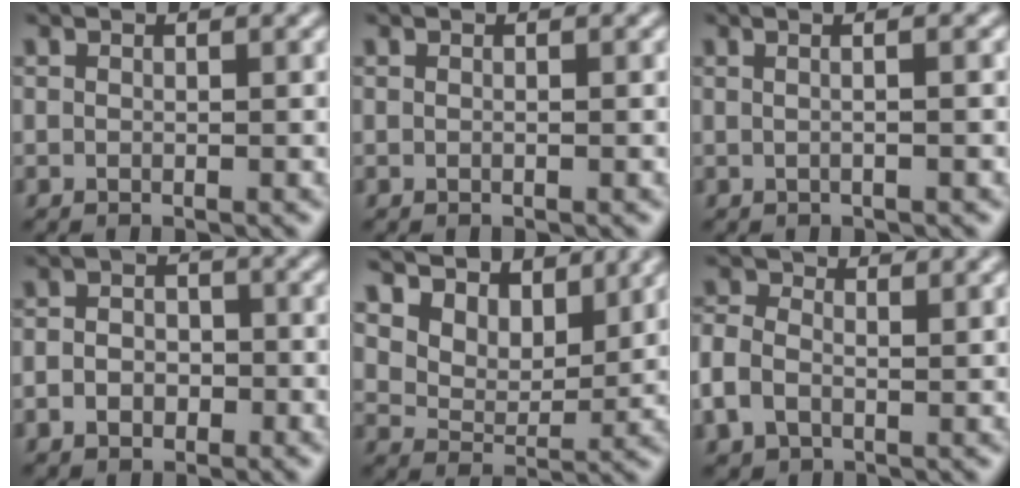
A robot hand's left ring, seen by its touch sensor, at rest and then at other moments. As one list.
[{"total": 0.0}, {"total": 3.6, "force": [1.1, 1.7, 3.0], "torque": [-0.011, 0.014, -0.021]}, {"total": 2.7, "force": [-1.0, 2.1, 1.4], "torque": [-0.026, 0.002, -0.024]}, {"total": 6.8, "force": [5.3, 3.5, 2.4], "torque": [-0.070, -0.017, 0.098]}, {"total": 3.5, "force": [-0.2, 2.7, 2.3], "torque": [-0.062, 0.001, -0.011]}]